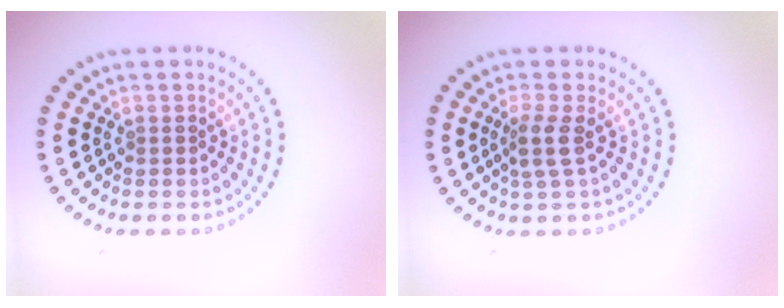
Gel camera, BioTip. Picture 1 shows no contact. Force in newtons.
{"total": 1.9, "press": 1.6, "slide": 1.1}